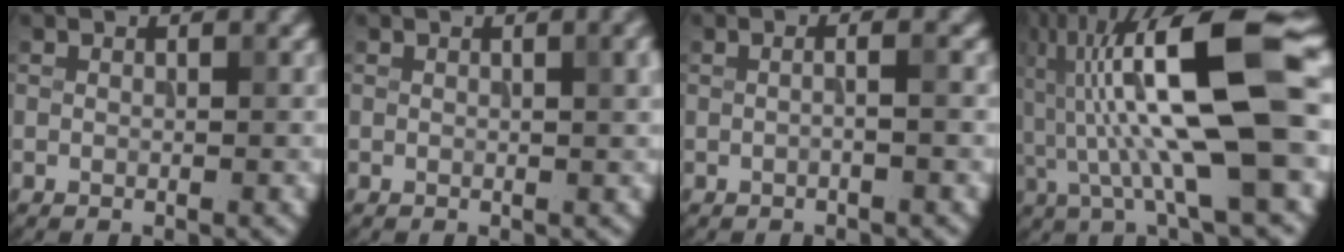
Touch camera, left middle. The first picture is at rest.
{"total": 2.6, "force": [0.8, 0.8, 2.3], "torque": [-0.019, 0.009, 0.008]}
{"total": 1.5, "force": [-0.1, 0.5, 1.4], "torque": [-0.010, -0.006, -0.012]}
{"total": 13.2, "force": [0.2, 3.1, 12.9], "torque": [-0.236, 0.025, -0.001]}